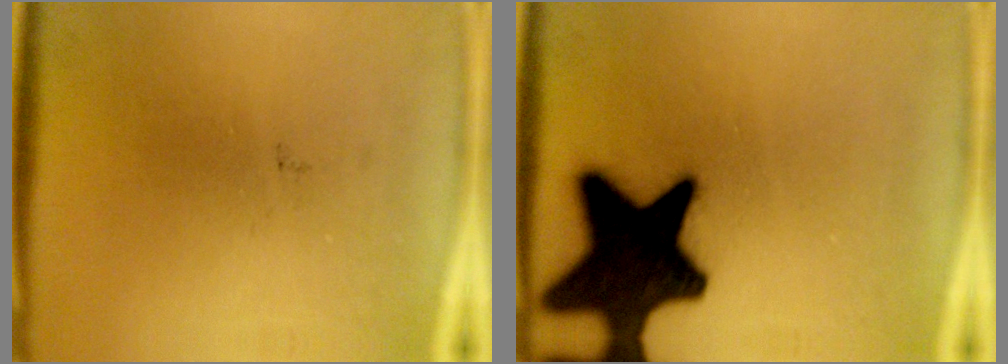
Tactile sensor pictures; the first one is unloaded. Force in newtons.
{"total": 19.4}